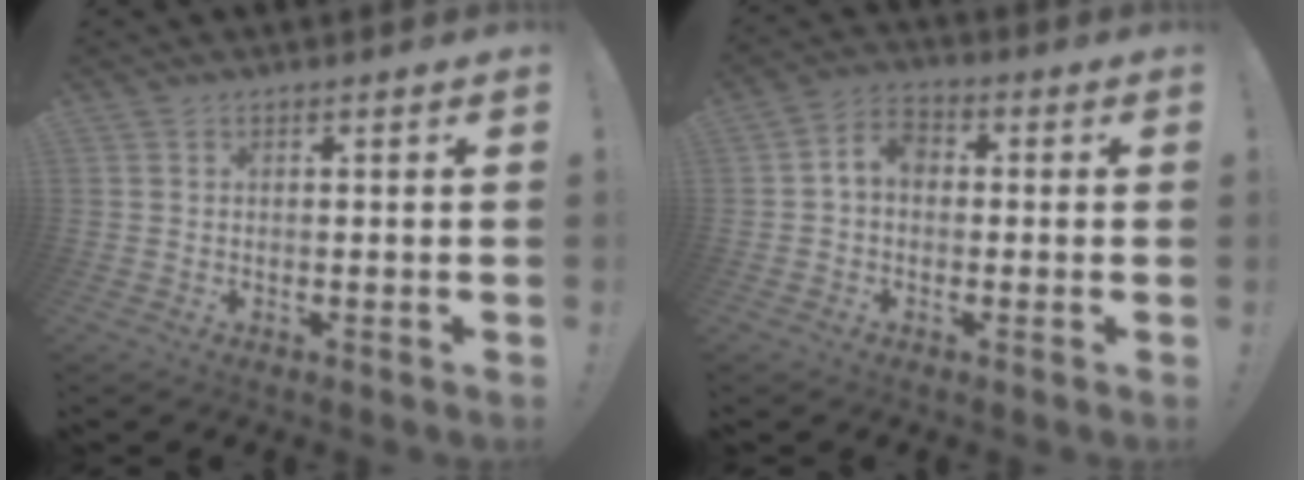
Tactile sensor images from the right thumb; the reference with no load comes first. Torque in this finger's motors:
{"motor_torque": [0.02, 0.01, 0.00, 0.00, 0.00]}